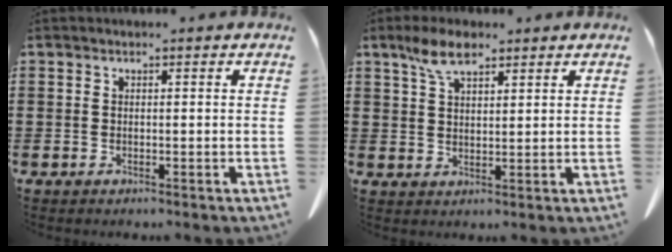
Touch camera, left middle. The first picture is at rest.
{"total": 5.6, "force": [3.6, 2.2, 3.7], "torque": [-0.083, 0.006, 0.068]}